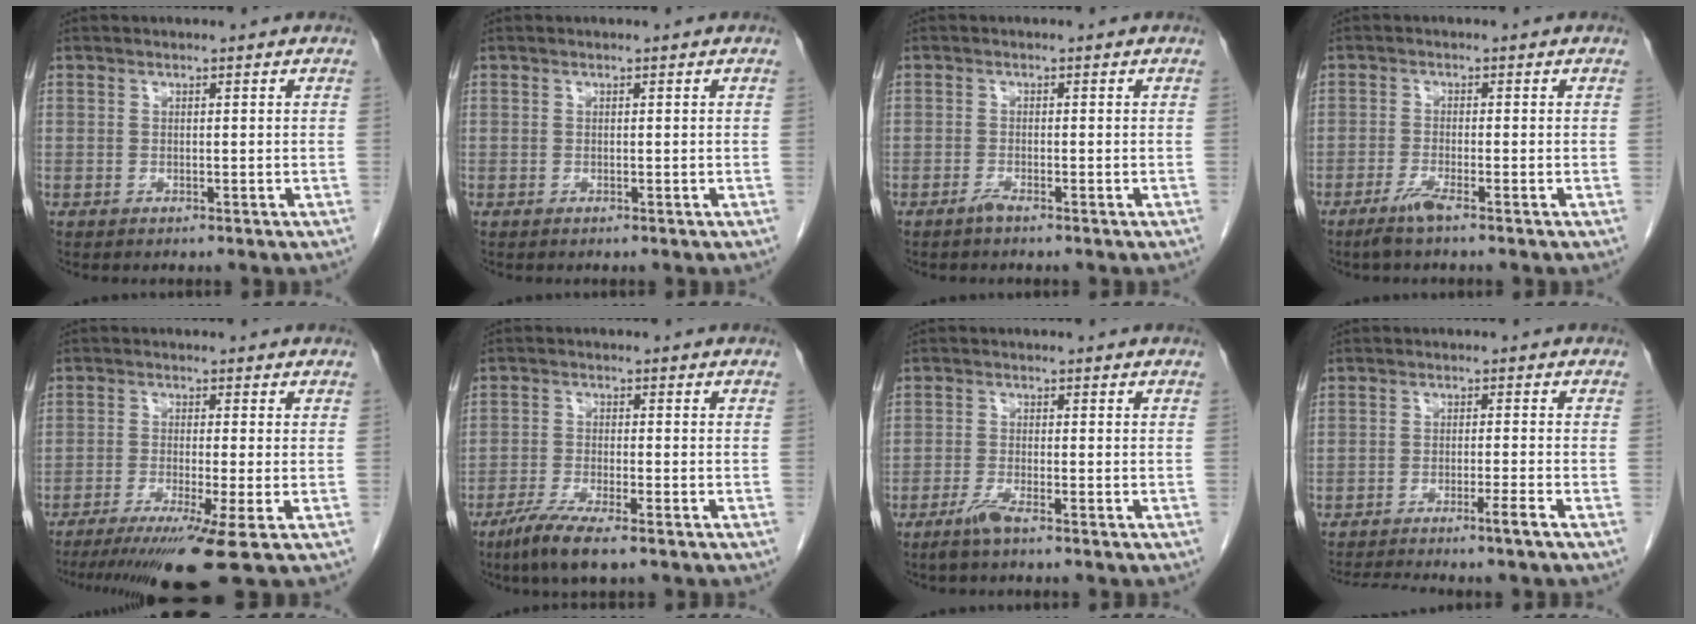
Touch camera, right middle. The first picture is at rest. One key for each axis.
{"total": 0.0}
{"total": 1.1, "fx": -0.9, "fy": -0.1, "fz": 0.6, "tx": -0.014, "ty": -0.001, "tz": -0.017}
{"total": 2.6, "fx": -1.9, "fy": -0.3, "fz": 1.8, "tx": -0.043, "ty": -0.007, "tz": -0.041}
{"total": 9.9, "fx": -6.6, "fy": -1.3, "fz": 7.3, "tx": -0.111, "ty": -0.028, "tz": -0.103}
{"total": 6.4, "fx": -4.4, "fy": 0.6, "fz": 4.6, "tx": -0.089, "ty": -0.017, "tz": -0.078}
{"total": 2.7, "fx": -2.0, "fy": -0.1, "fz": 1.8, "tx": -0.046, "ty": -0.006, "tz": -0.043}
{"total": 6.7, "fx": -5.4, "fy": -1.6, "fz": 3.7, "tx": -0.055, "ty": -0.009, "tz": -0.089}